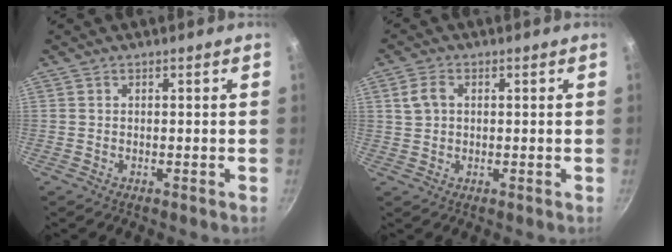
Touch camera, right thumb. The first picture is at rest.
{"total": 3.8, "force": [0.9, 2.7, 2.4], "torque": [-0.042, 0.006, 0.015]}